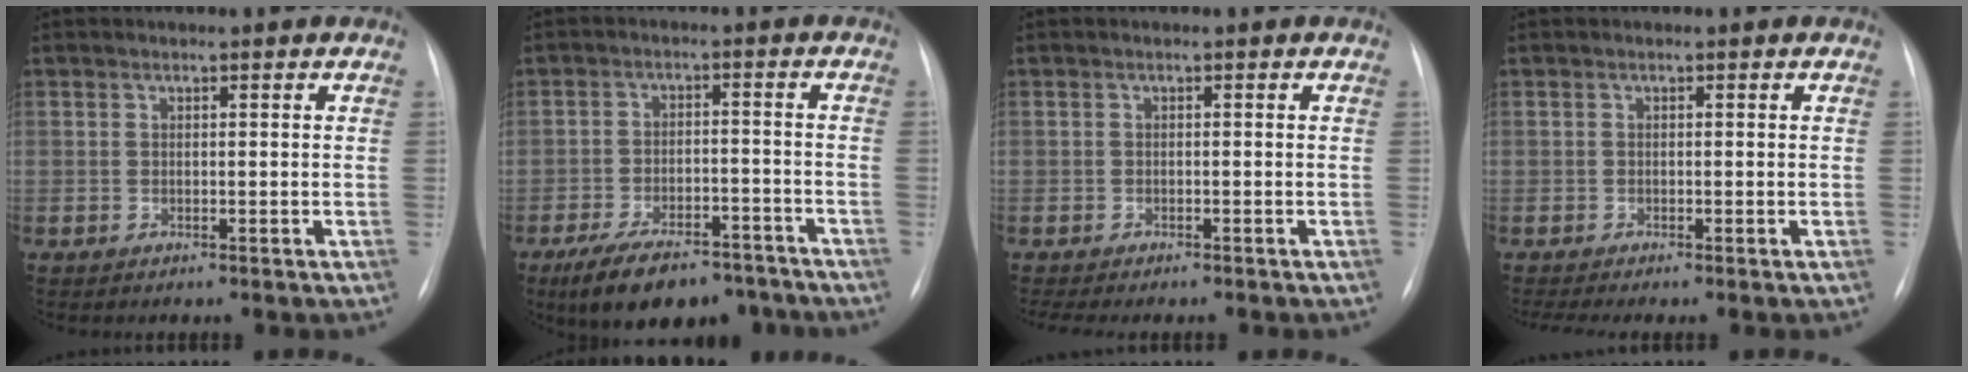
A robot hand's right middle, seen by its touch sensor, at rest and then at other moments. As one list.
[{"total": 13.1, "force": [-10.3, 5.0, 6.4], "torque": [-0.094, 0.007, -0.157]}, {"total": 5.2, "force": [-4.5, 1.2, 2.4], "torque": [-0.029, -0.004, -0.060]}, {"total": 1.4, "force": [-1.2, -0.4, 0.7], "torque": [-0.021, -0.008, -0.025]}]